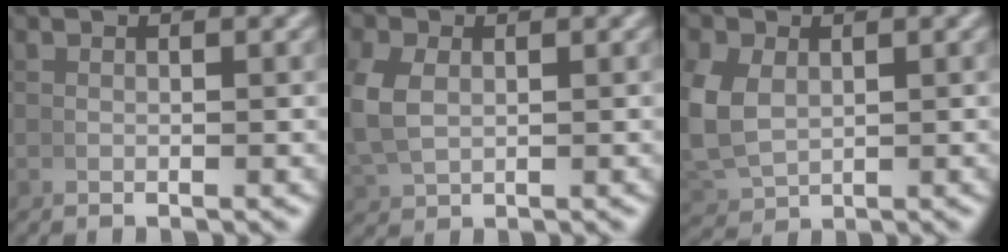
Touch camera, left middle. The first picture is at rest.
{"total": 3.2, "force": [0.5, 2.4, 2.0], "torque": [-0.065, -0.008, 0.023]}
{"total": 4.4, "force": [0.4, 3.7, 2.5], "torque": [-0.083, -0.019, 0.027]}